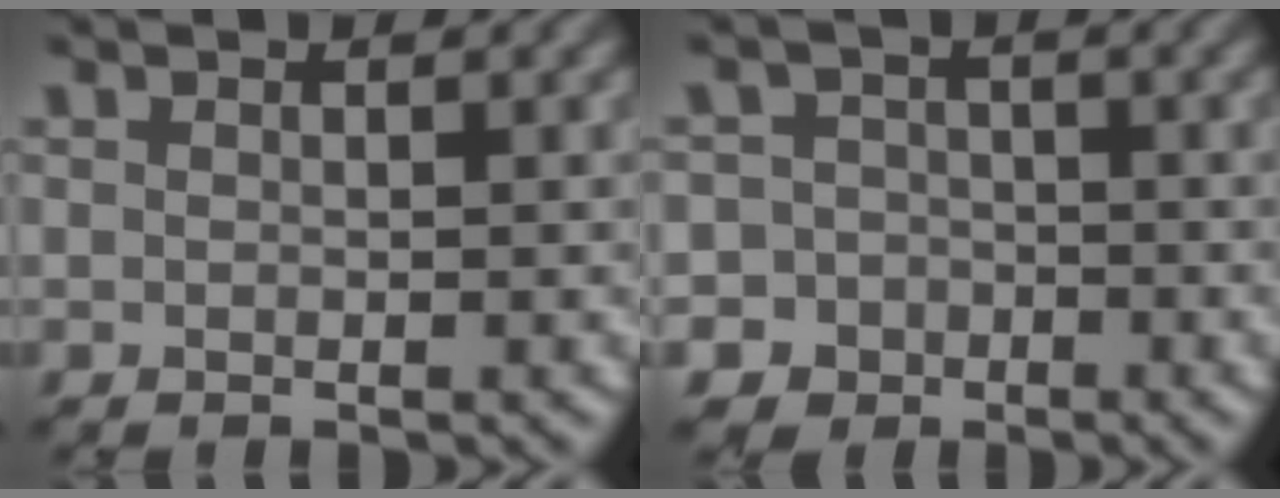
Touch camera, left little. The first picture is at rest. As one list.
[{"total": 5.4, "force": [-2.7, 4.7, 0.3], "torque": [0.019, -0.003, -0.063]}]